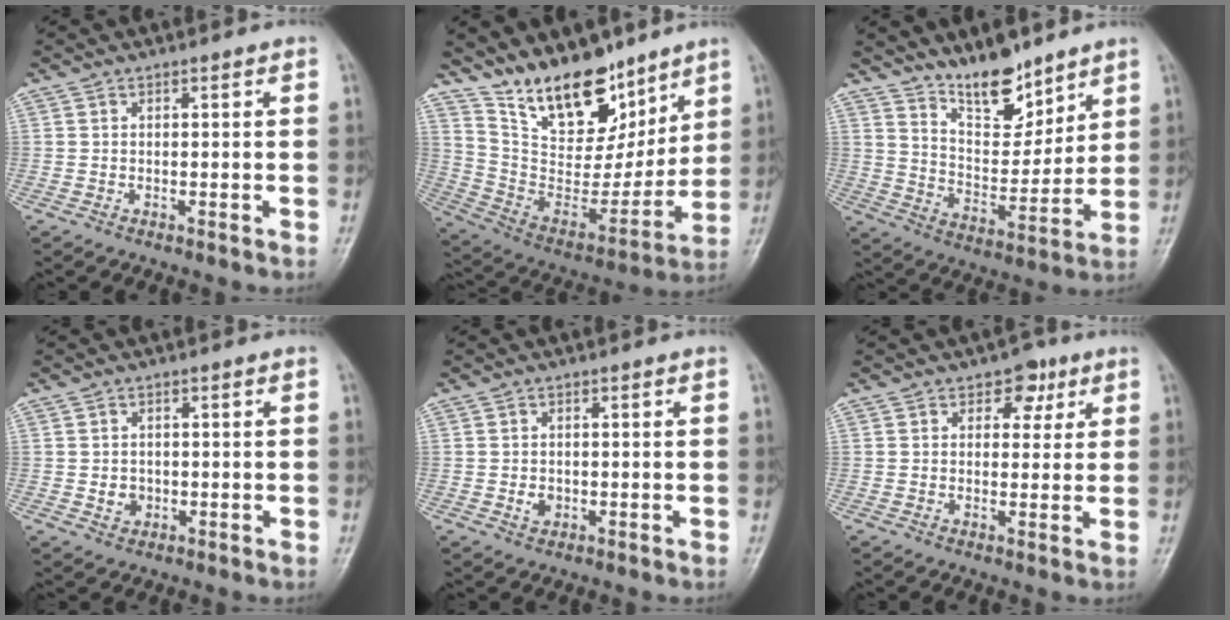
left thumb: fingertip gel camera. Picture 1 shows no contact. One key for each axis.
{"total": 20.0, "fx": 14.4, "fy": 9.5, "fz": 10.1, "tx": -0.117, "ty": -0.080, "tz": 0.259}
{"total": 11.5, "fx": 9.1, "fy": 4.5, "fz": 5.5, "tx": -0.063, "ty": -0.077, "tz": 0.168}
{"total": 2.7, "fx": -0.4, "fy": 2.4, "fz": 1.2, "tx": -0.007, "ty": 0.003, "tz": -0.001}
{"total": 2.2, "fx": -0.4, "fy": 1.8, "fz": 1.1, "tx": -0.011, "ty": 0.002, "tz": -0.004}
{"total": 4.8, "fx": 2.3, "fy": 3.4, "fz": 2.5, "tx": -0.002, "ty": -0.006, "tz": 0.026}